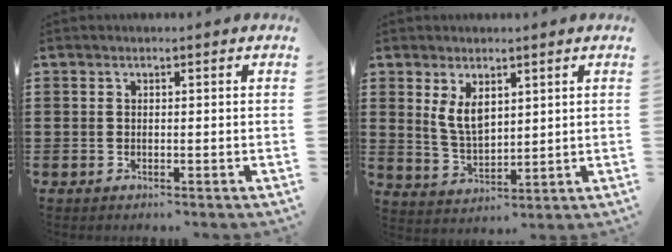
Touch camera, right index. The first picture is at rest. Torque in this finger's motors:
{"motor_torque": [0.37, 0.09, 0.22, 0.08]}